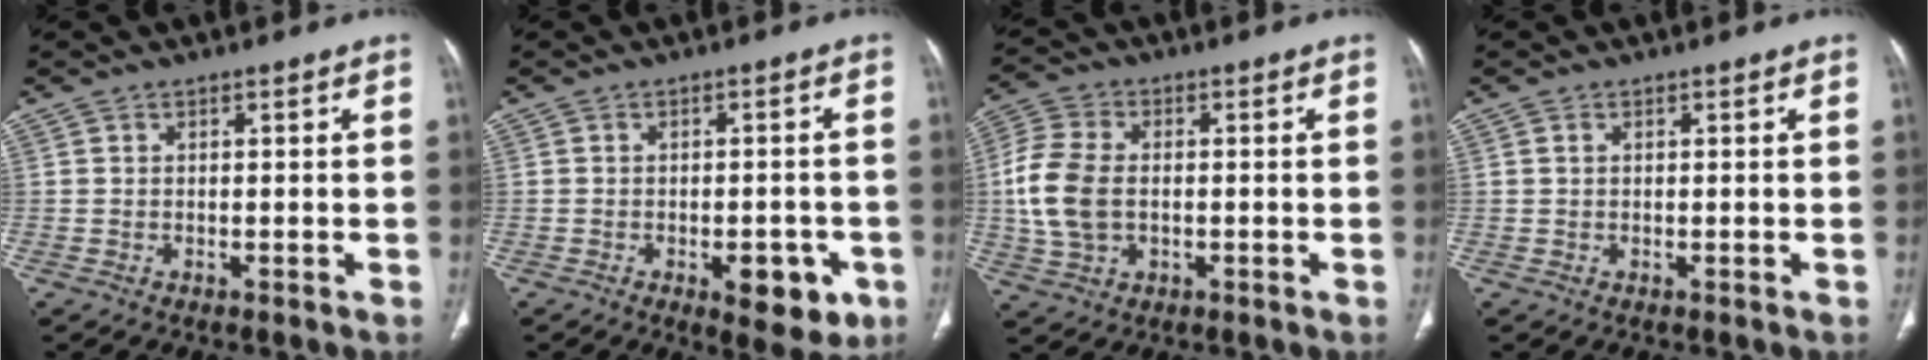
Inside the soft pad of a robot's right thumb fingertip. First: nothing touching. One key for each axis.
{"total": 8.1, "fx": -3.3, "fy": 3.8, "fz": 6.3, "tx": -0.054, "ty": 0.006, "tz": -0.034}
{"total": 10.8, "fx": -0.5, "fy": 7.3, "fz": 7.9, "tx": -0.173, "ty": 0.007, "tz": -0.012}
{"total": 0.5, "fx": 0.2, "fy": 0.4, "fz": 0.3, "tx": -0.009, "ty": 0.003, "tz": 0.004}